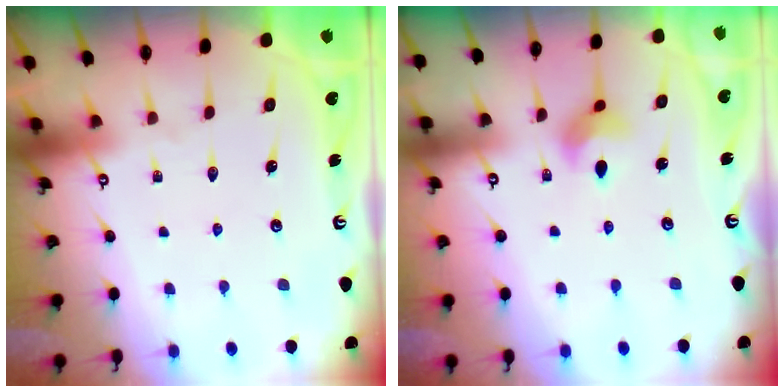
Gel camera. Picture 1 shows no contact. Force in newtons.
{"total": 7.9, "press": 7.6, "slide": 2.1}